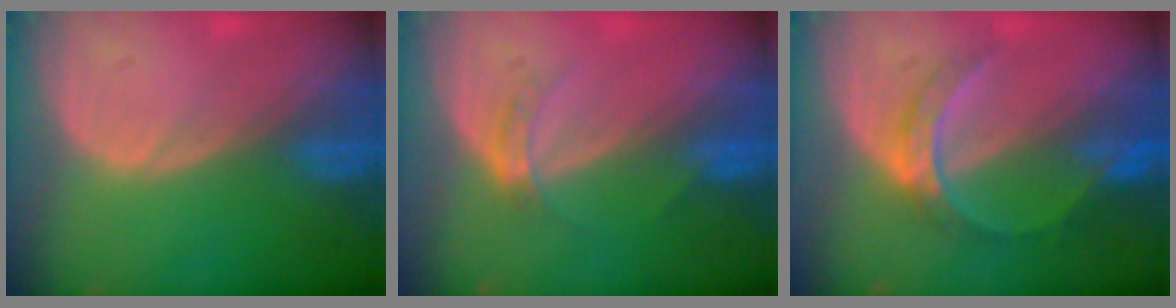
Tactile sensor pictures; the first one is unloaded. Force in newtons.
{"total": 2.8, "press": 2.5, "slide": 1.3}
{"total": 6.3, "press": 5.5, "slide": 3.1}